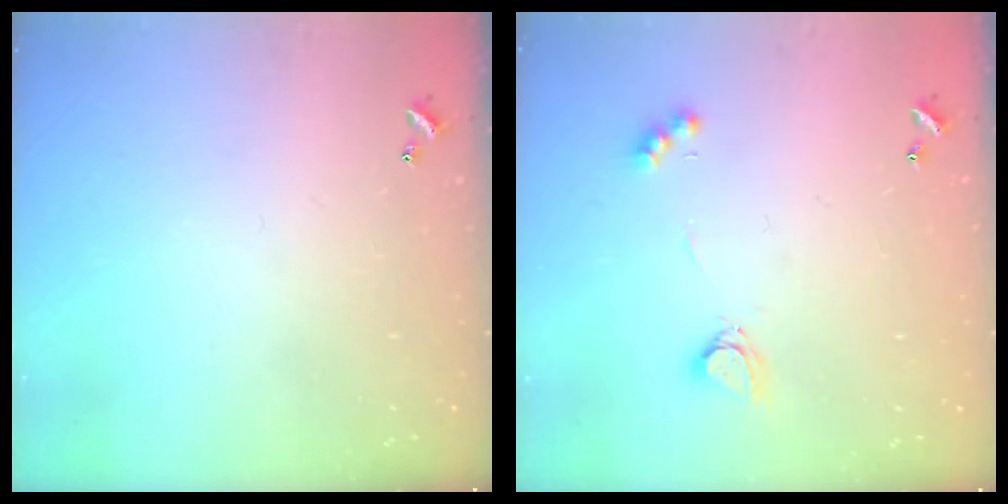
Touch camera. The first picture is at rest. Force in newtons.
{"total": 2.8, "press": 2.8, "slide": 0.5}